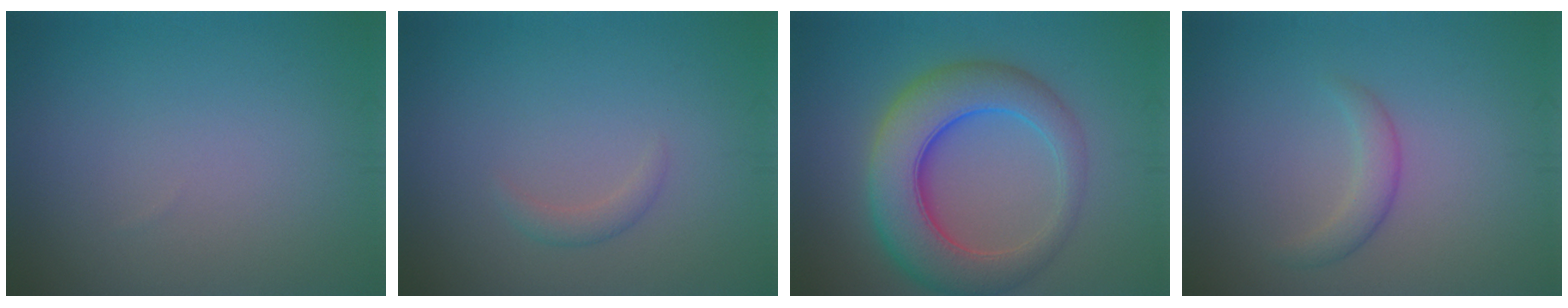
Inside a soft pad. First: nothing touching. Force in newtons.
{"total": 1.1, "press": 1.1, "slide": 0.1}
{"total": 8.6, "press": 8.6, "slide": 0.0}
{"total": 1.9, "press": 1.9, "slide": 0.1}